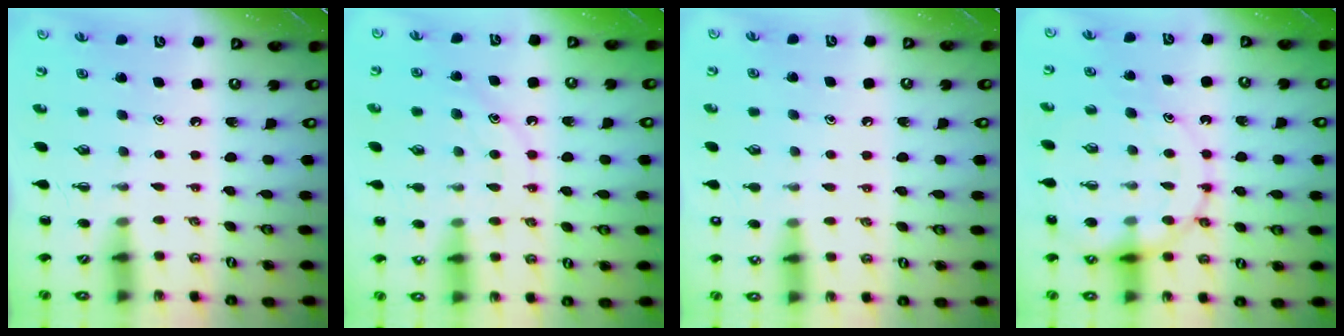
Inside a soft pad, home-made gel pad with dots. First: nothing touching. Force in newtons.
{"total": 12.0, "press": 12.0, "slide": 0.9}
{"total": 7.9, "press": 7.5, "slide": 2.5}
{"total": 15.3, "press": 14.9, "slide": 3.7}